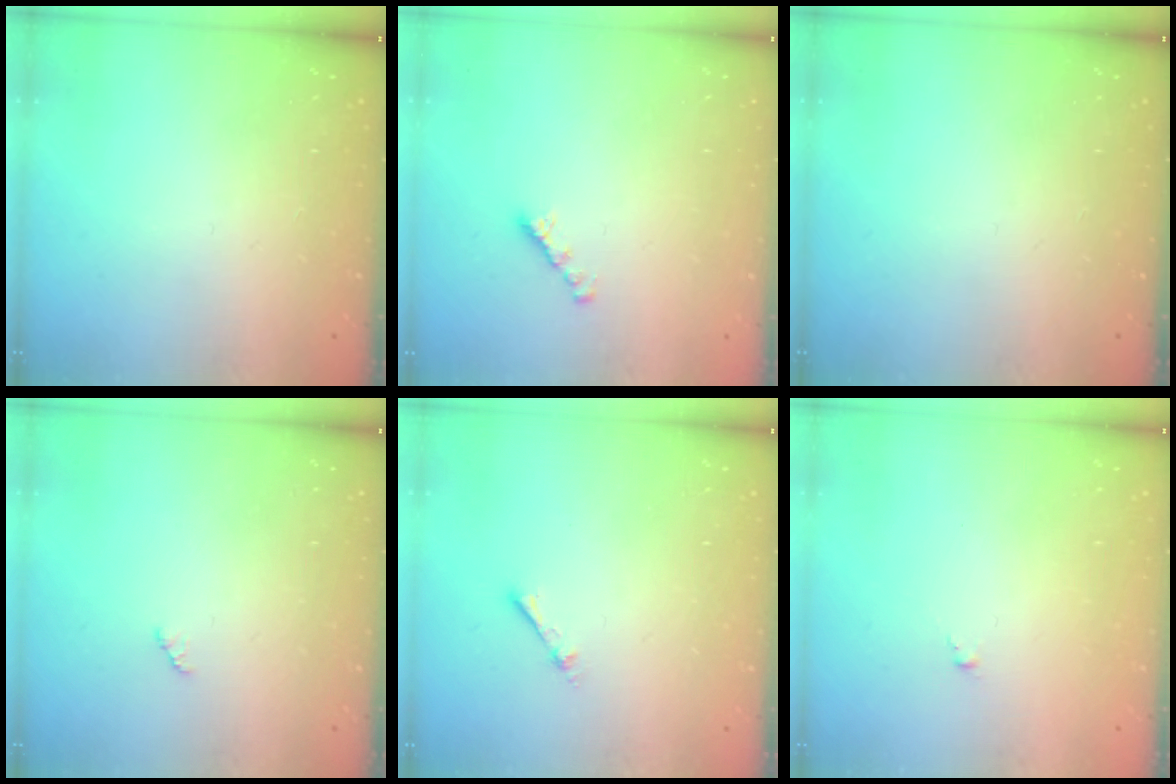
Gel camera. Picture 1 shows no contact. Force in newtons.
{"total": 2.7, "press": 2.6, "slide": 0.8}
{"total": 0.0}
{"total": 2.8, "press": 2.8, "slide": 0.4}
{"total": 1.9, "press": 1.9, "slide": 0.3}
{"total": 0.5, "press": 0.4, "slide": 0.4}